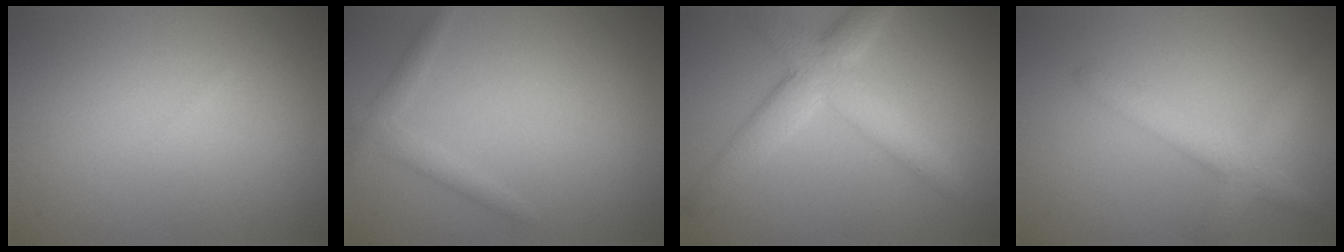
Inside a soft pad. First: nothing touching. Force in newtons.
{"total": 1.7, "press": 1.7, "slide": 0.1}
{"total": 5.8, "press": 5.8, "slide": 0.4}
{"total": 3.4, "press": 3.4, "slide": 0.2}